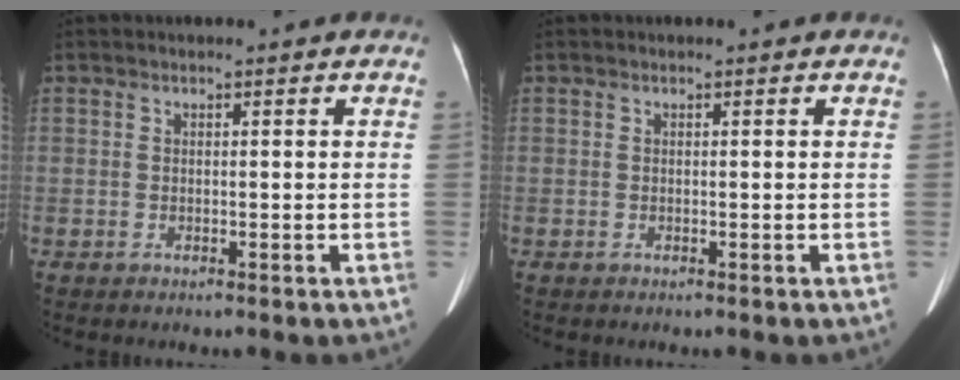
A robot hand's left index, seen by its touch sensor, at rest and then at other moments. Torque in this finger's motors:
{"motor_torque": [0.00, 0.00, 0.00, 0.00]}